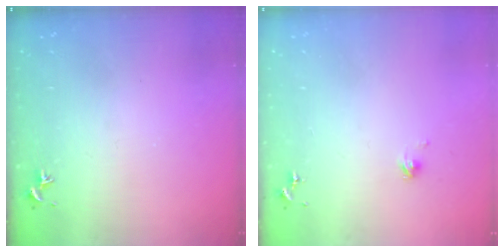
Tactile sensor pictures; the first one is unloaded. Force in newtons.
{"total": 2.1, "press": 2.1, "slide": 0.2}